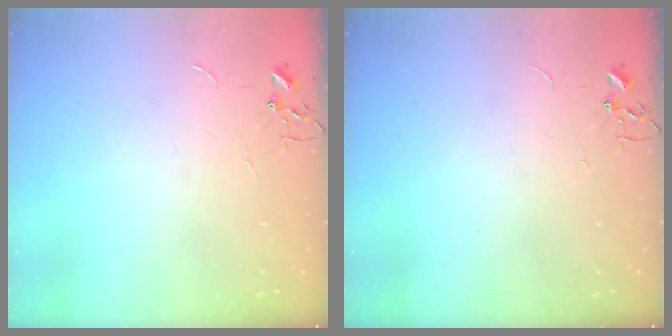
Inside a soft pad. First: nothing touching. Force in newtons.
{"total": 0.0}